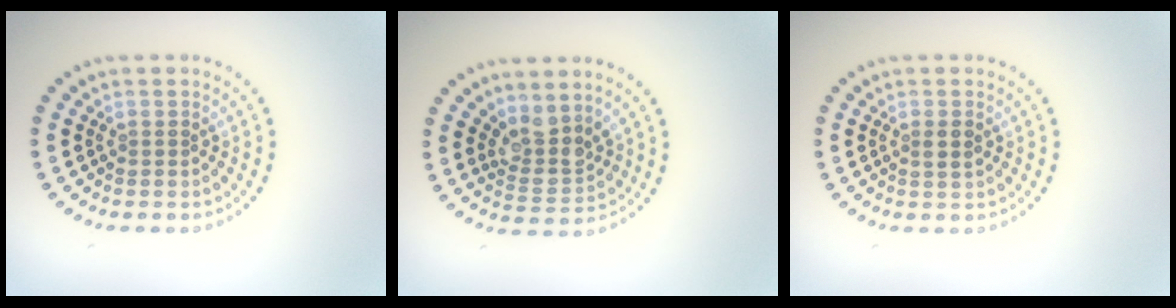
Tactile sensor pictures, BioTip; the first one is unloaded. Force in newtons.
{"total": 3.1, "press": 2.3, "slide": 2.1}
{"total": 1.2, "press": 1.2, "slide": 0.3}